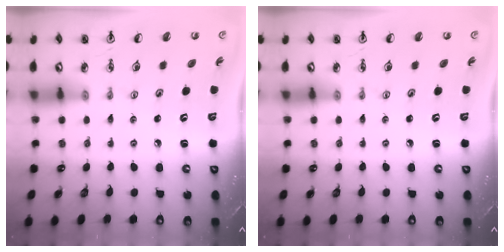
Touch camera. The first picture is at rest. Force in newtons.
{"total": 0.0}